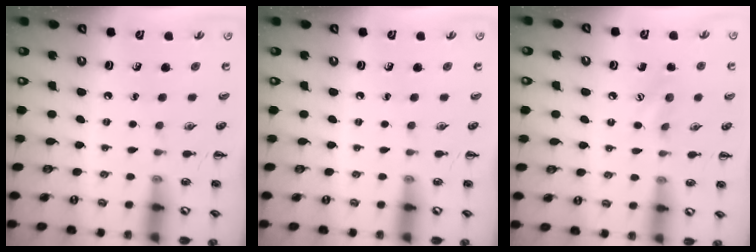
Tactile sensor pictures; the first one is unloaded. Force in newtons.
{"total": 0.0}
{"total": 7.1, "press": 6.9, "slide": 1.7}